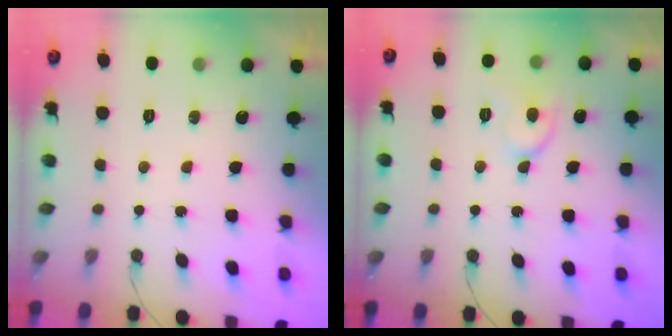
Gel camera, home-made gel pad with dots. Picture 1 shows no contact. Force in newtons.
{"total": 8.0, "press": 8.0, "slide": 0.7}